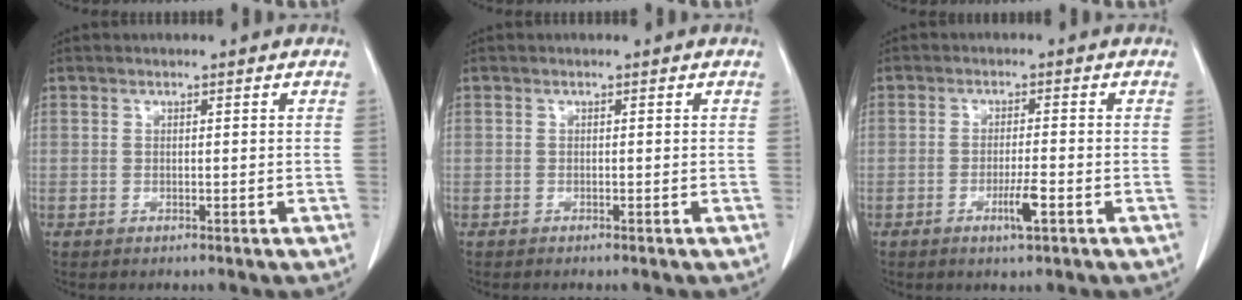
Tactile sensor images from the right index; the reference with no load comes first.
{"total": 0.6, "force": [-0.5, -0.1, 0.3], "torque": [-0.002, 0.001, -0.009]}
{"total": 3.6, "force": [-1.6, 0.1, 3.2], "torque": [-0.057, -0.004, -0.026]}